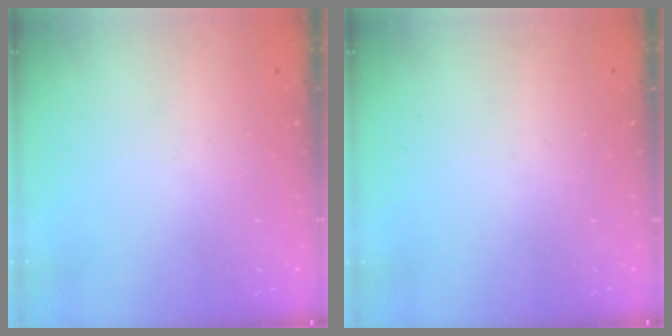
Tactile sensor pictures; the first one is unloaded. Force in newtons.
{"total": 0.0}